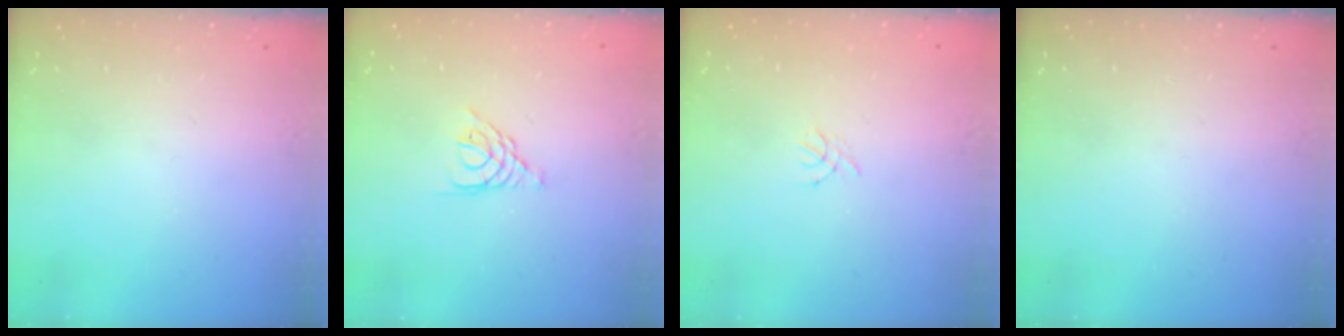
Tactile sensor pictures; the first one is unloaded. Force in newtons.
{"total": 3.3, "press": 3.2, "slide": 0.5}
{"total": 1.3, "press": 1.2, "slide": 0.4}
{"total": 0.0}